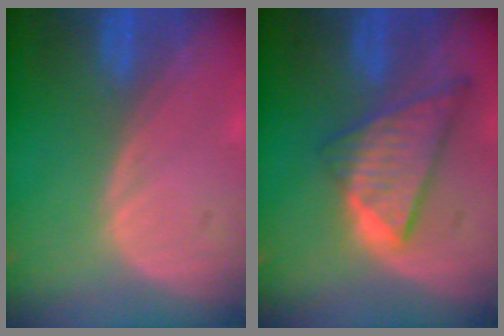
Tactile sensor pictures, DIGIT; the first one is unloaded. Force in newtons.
{"total": 8.6, "press": 7.4, "slide": 4.4}